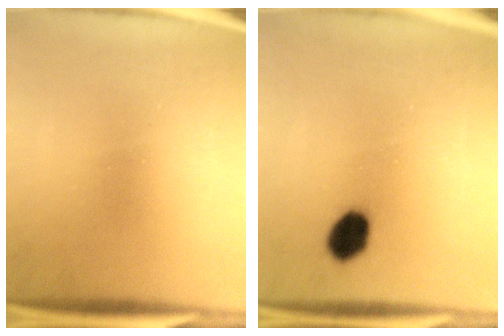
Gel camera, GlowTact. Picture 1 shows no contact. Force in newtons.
{"total": 5.9}